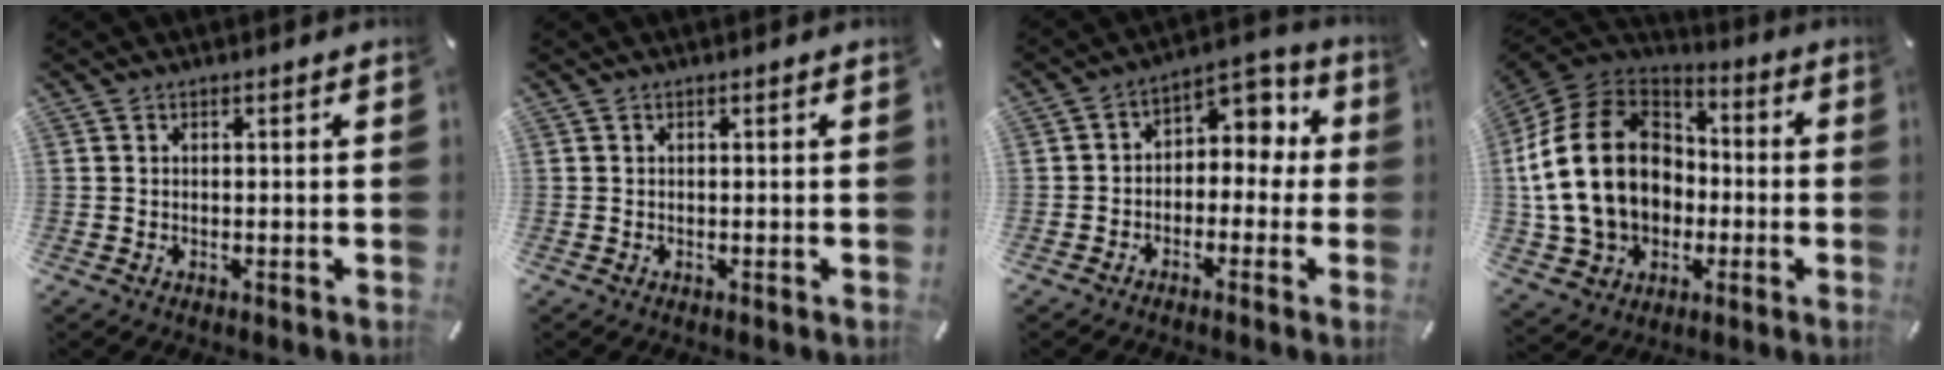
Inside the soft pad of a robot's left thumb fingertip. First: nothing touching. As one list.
[{"total": 0.0}, {"total": 5.5, "force": [0.4, 5.0, 2.4], "torque": [-0.030, -0.005, -0.001]}, {"total": 23.5, "force": [-0.9, 18.3, 14.8], "torque": [-0.315, 0.020, -0.012]}]